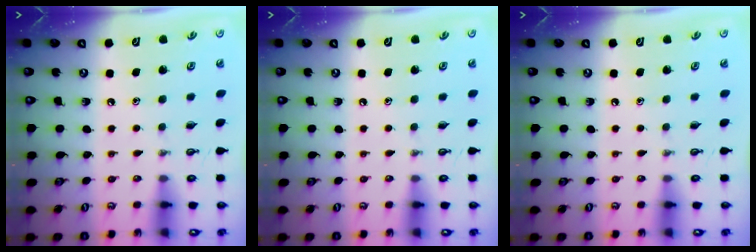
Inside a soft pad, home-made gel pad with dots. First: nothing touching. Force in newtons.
{"total": 0.0}
{"total": 0.0}